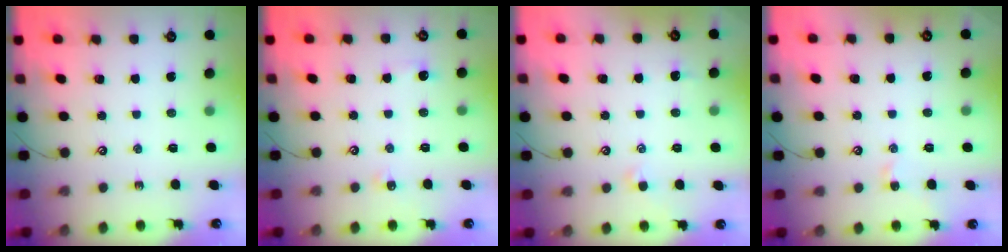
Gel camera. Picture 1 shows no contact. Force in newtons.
{"total": 3.2, "press": 3.1, "slide": 0.5}
{"total": 0.8, "press": 0.7, "slide": 0.4}
{"total": 1.3, "press": 1.3, "slide": 0.3}